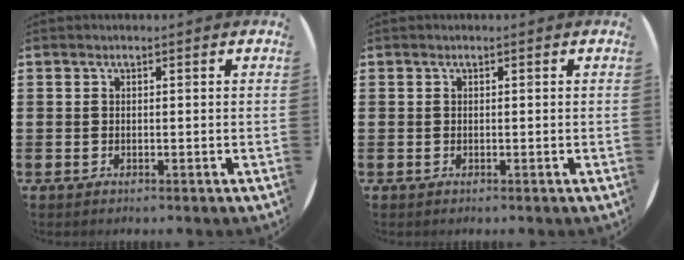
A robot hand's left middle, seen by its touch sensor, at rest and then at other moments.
{"total": 0.0}